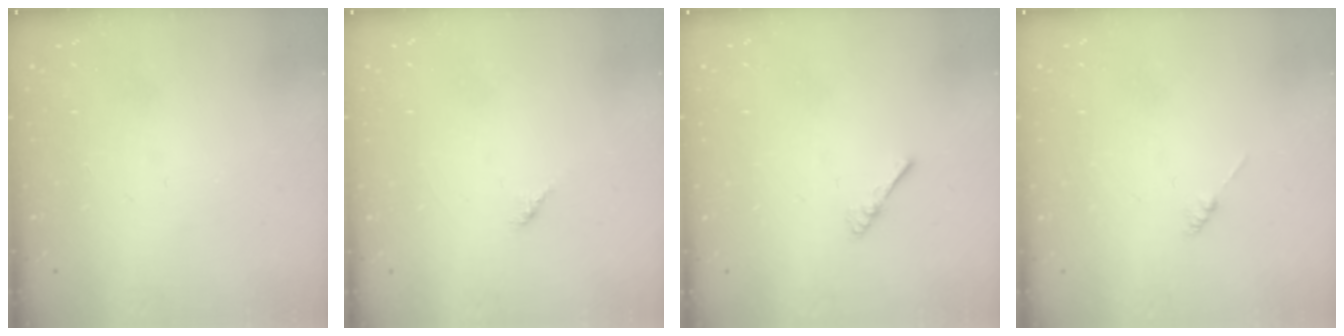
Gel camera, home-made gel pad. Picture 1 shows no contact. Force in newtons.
{"total": 1.5, "press": 1.4, "slide": 0.4}
{"total": 2.4, "press": 2.4, "slide": 0.5}
{"total": 0.0}